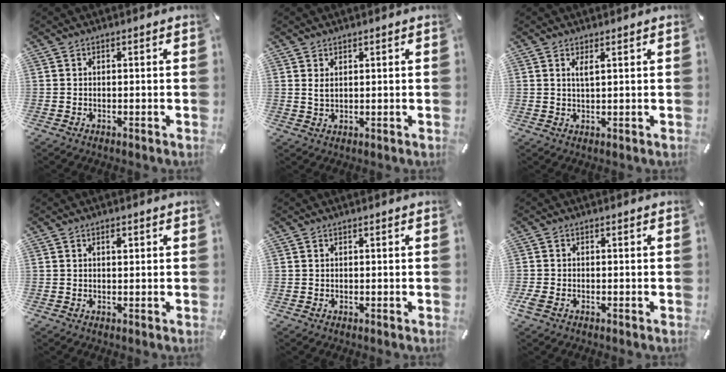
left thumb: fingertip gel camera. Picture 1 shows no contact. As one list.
[{"total": 1.9, "force": [1.0, 1.0, 1.2], "torque": [-0.025, 0.002, 0.019]}, {"total": 2.2, "force": [1.1, 0.5, 1.8], "torque": [-0.038, 0.002, 0.019]}, {"total": 1.3, "force": [0.5, 0.7, 1.0], "torque": [-0.012, 0.001, 0.006]}, {"total": 0.0}, {"total": 1.7, "force": [-0.9, 1.0, 1.0], "torque": [-0.031, -0.003, -0.020]}]